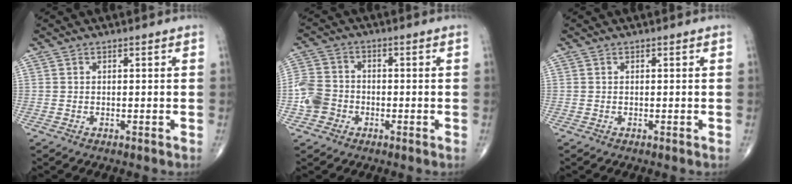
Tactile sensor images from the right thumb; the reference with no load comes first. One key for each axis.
{"total": 6.5, "fx": -2.3, "fy": 5.5, "fz": 2.4, "tx": -0.035, "ty": 0.022, "tz": -0.050}
{"total": 0.0}